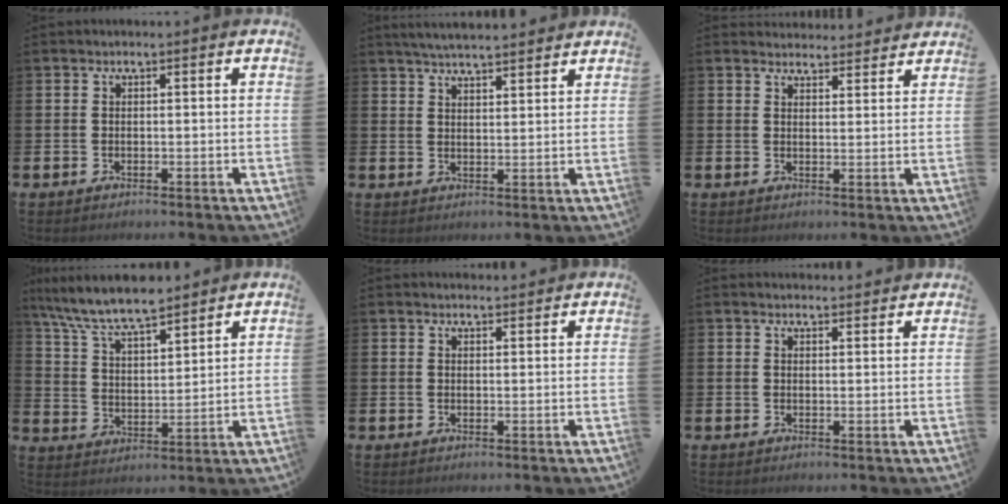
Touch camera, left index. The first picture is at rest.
{"total": 4.5, "force": [4.4, 0.3, 0.9], "torque": [-0.024, -0.017, 0.080]}
{"total": 3.4, "force": [3.3, 0.8, -0.2], "torque": [0.009, -0.021, 0.059]}
{"total": 8.1, "force": [7.6, 1.3, 2.7], "torque": [-0.083, -0.037, 0.136]}
{"total": 1.5, "force": [1.4, 0.2, 0.0], "torque": [0.010, -0.007, 0.024]}
{"total": 1.9, "force": [1.9, 0.3, -0.1], "torque": [0.011, -0.012, 0.032]}